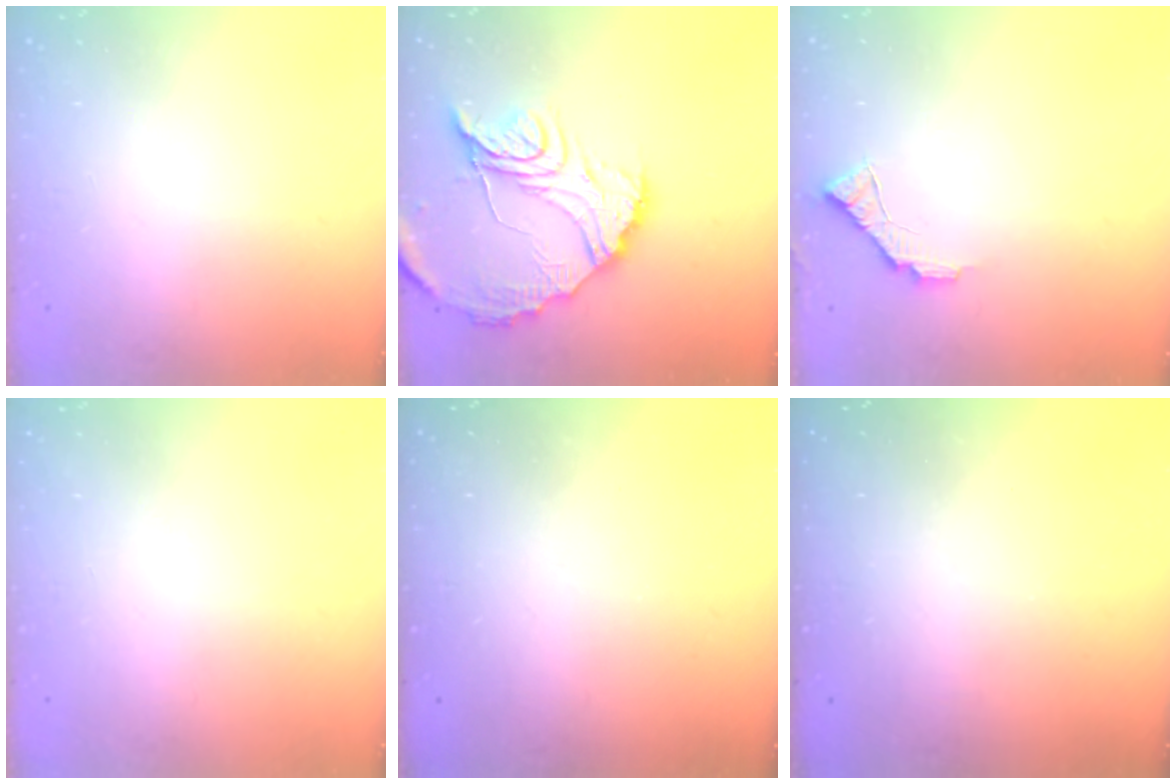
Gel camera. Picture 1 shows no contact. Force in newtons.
{"total": 16.7, "press": 16.7, "slide": 1.3}
{"total": 7.5, "press": 7.5, "slide": 0.7}
{"total": 0.0}
{"total": 3.0, "press": 3.0, "slide": 0.1}
{"total": 2.9, "press": 2.9, "slide": 0.3}